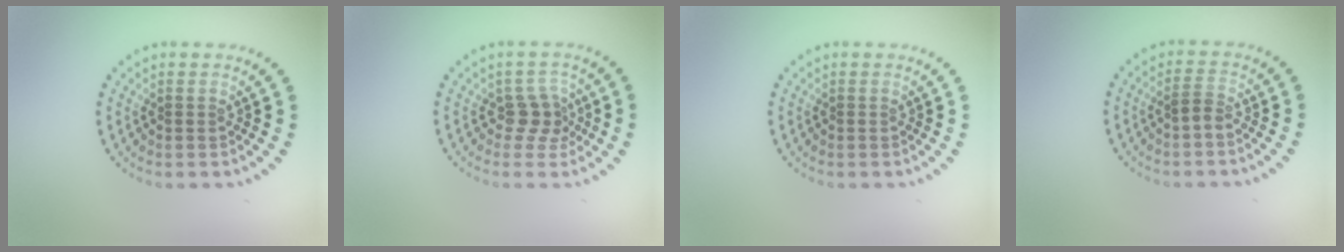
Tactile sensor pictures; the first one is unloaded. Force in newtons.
{"total": 2.3, "press": 2.0, "slide": 1.1}
{"total": 0.0}
{"total": 1.1, "press": 1.0, "slide": 0.5}